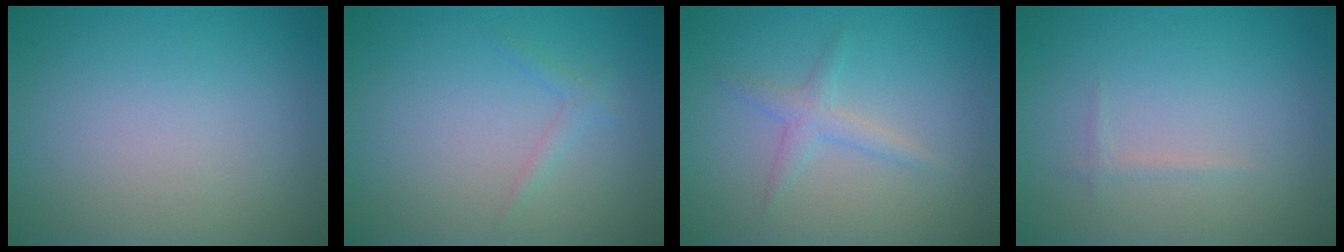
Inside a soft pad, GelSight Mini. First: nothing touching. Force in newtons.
{"total": 0.9, "press": 0.9, "slide": 0.0}
{"total": 1.8, "press": 1.8, "slide": 0.1}
{"total": 0.5, "press": 0.5, "slide": 0.1}